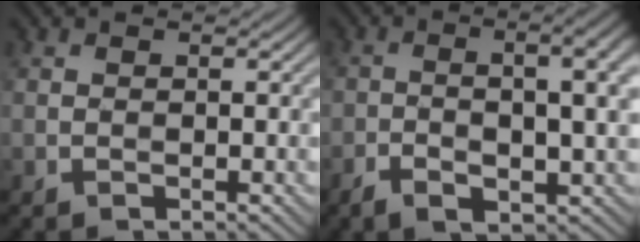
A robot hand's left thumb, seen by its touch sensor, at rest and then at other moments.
{"total": 9.5, "force": [-1.3, 3.5, 8.7], "torque": [-0.142, -0.011, -0.015]}